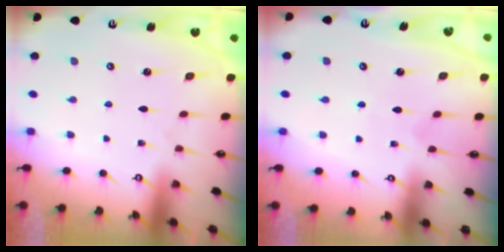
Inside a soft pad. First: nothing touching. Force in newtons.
{"total": 2.7, "press": 2.7, "slide": 0.3}